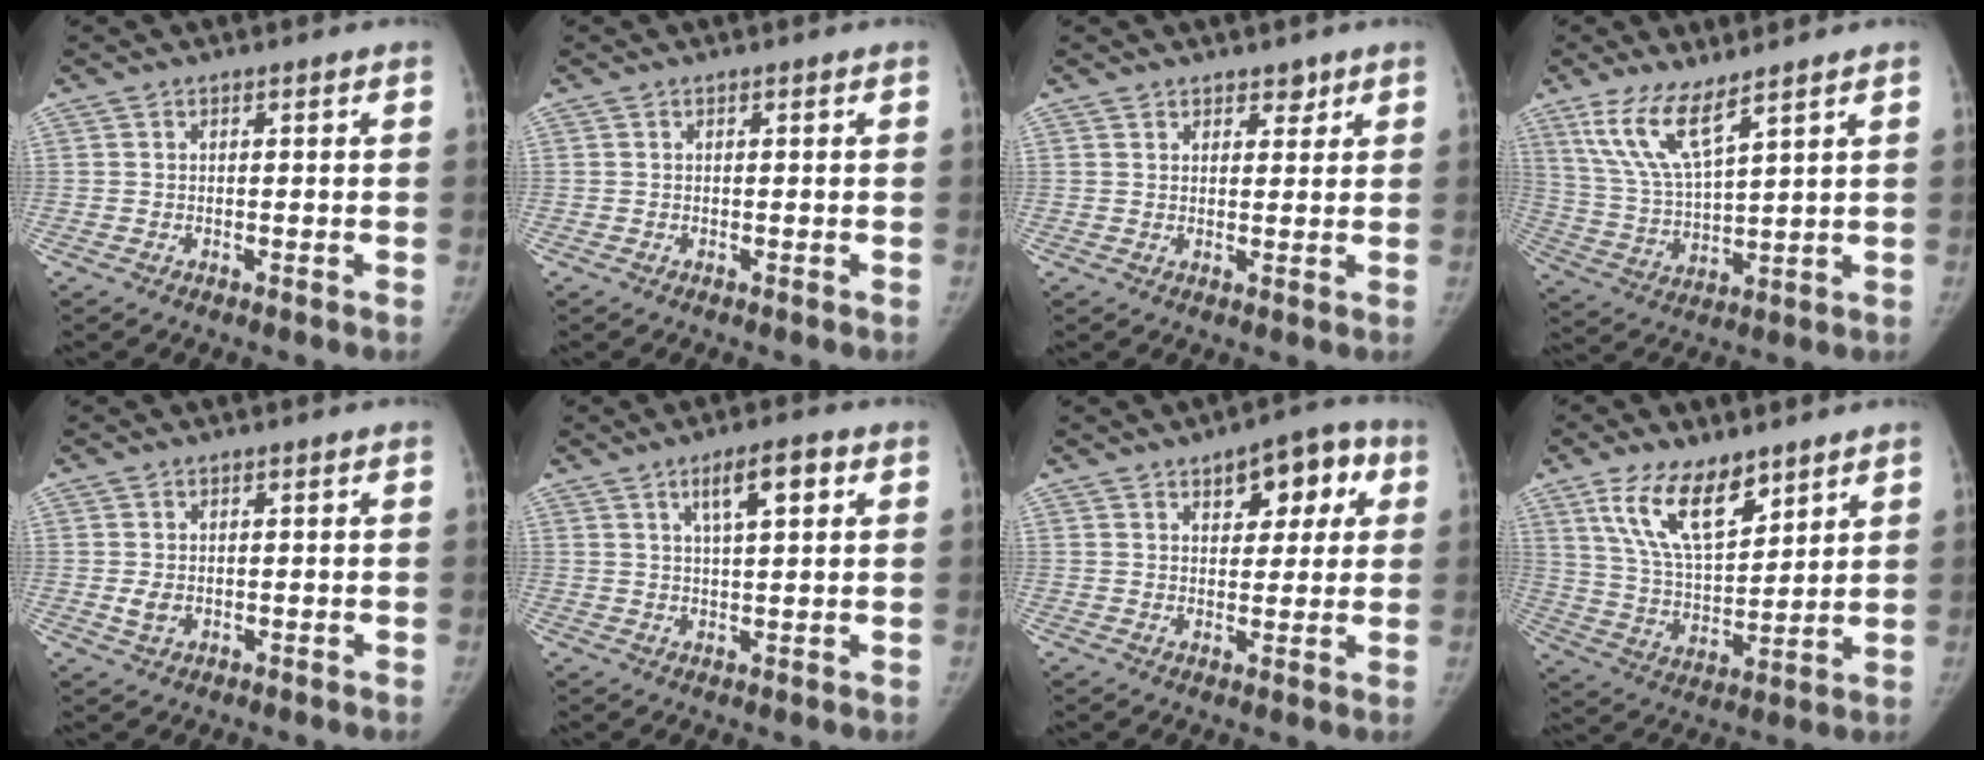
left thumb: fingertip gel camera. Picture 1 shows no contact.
{"total": 0.0}
{"total": 2.4, "force": [1.7, 1.5, 0.5], "torque": [0.018, -0.009, 0.021]}
{"total": 10.1, "force": [6.7, 2.4, 7.2], "torque": [-0.142, -0.034, 0.148]}
{"total": 2.2, "force": [-0.1, 1.8, 1.3], "torque": [-0.018, -0.002, 0.003]}
{"total": 6.5, "force": [2.8, 2.0, 5.6], "torque": [-0.082, -0.001, 0.046]}
{"total": 10.0, "force": [4.3, 5.4, 7.2], "torque": [-0.050, 0.003, 0.052]}
{"total": 14.0, "force": [8.7, 6.3, 8.9], "torque": [-0.130, -0.045, 0.171]}